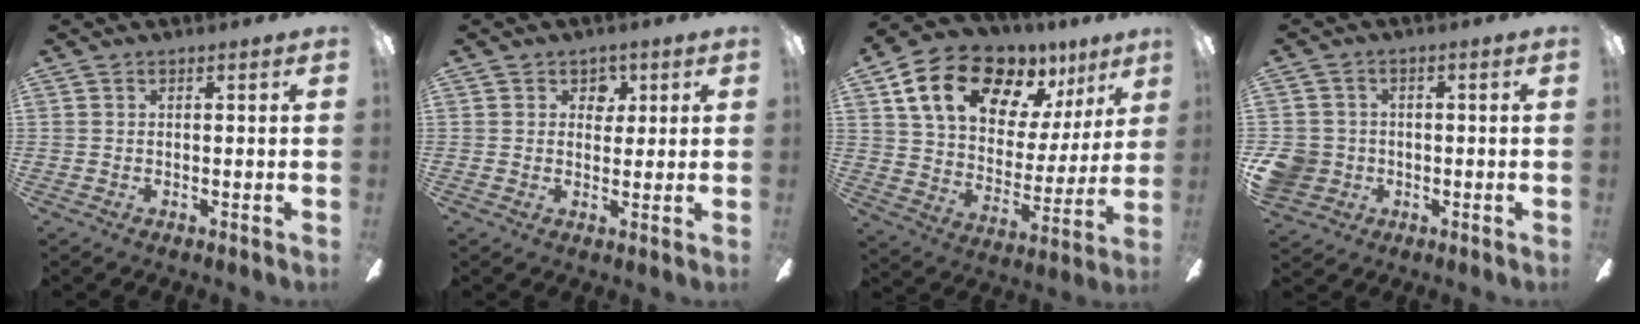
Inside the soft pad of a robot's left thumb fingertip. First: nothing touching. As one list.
[{"total": 3.8, "force": [1.7, 3.0, 1.4], "torque": [-0.004, -0.002, 0.023]}, {"total": 18.7, "force": [12.2, 10.3, 9.8], "torque": [-0.167, -0.071, 0.217]}, {"total": 6.7, "force": [-1.5, 6.2, 2.2], "torque": [-0.065, 0.016, -0.027]}]